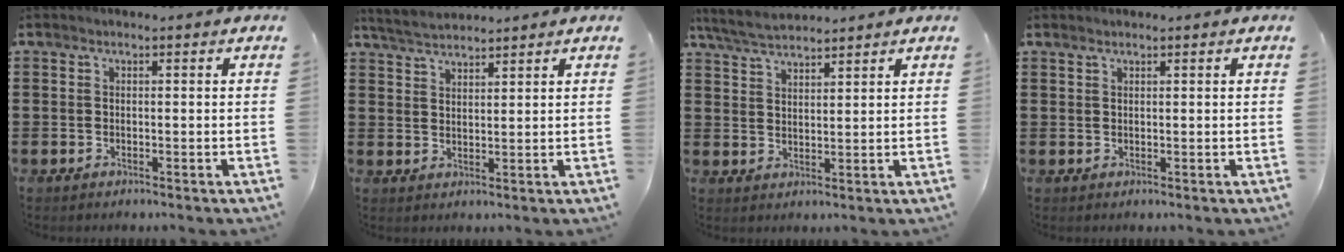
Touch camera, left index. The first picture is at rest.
{"total": 3.5, "force": [3.4, 0.5, 0.7], "torque": [-0.024, -0.006, 0.063]}
{"total": 4.3, "force": [4.0, 0.7, 1.4], "torque": [-0.041, -0.008, 0.074]}
{"total": 0.7, "force": [0.6, 0.2, 0.2], "torque": [-0.006, -0.001, 0.014]}